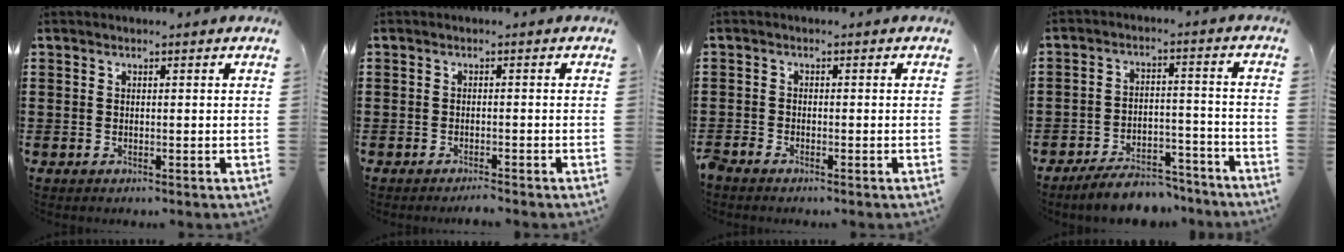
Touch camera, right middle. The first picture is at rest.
{"total": 1.2, "force": [-1.2, -0.1, 0.3], "torque": [-0.008, 0.000, -0.023]}
{"total": 1.6, "force": [-1.5, 0.3, 0.4], "torque": [-0.026, -0.004, -0.036]}
{"total": 7.2, "force": [-6.8, 1.3, 2.2], "torque": [-0.030, 0.016, -0.126]}